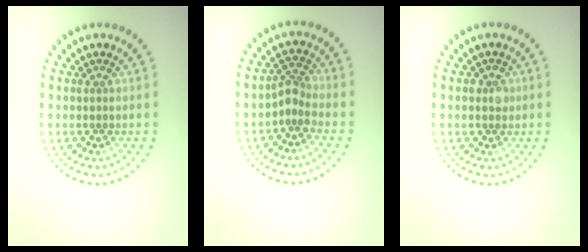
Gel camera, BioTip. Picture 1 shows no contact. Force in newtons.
{"total": 1.9, "press": 1.4, "slide": 1.3}
{"total": 1.4, "press": 1.3, "slide": 0.5}